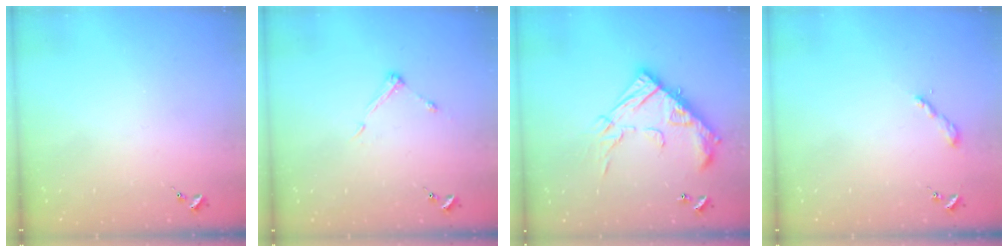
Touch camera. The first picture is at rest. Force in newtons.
{"total": 5.6, "press": 5.5, "slide": 0.7}
{"total": 21.7, "press": 21.6, "slide": 1.9}
{"total": 2.2, "press": 2.2, "slide": 0.2}